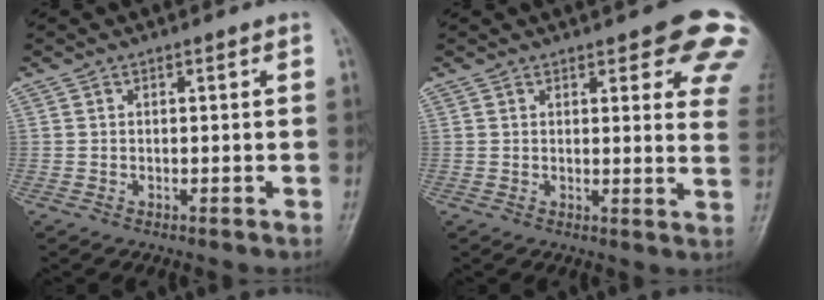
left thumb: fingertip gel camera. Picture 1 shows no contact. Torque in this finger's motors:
{"motor_torque": [2.64, 2.36, 1.38, -1.39, 0.25]}